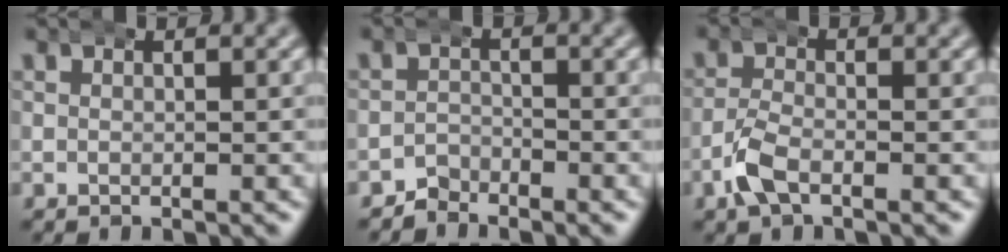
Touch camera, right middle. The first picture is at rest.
{"total": 1.9, "force": [-1.7, 0.7, -0.4], "torque": [0.004, -0.008, -0.037]}
{"total": 2.7, "force": [-1.6, 1.2, 1.8], "torque": [-0.044, -0.006, -0.034]}